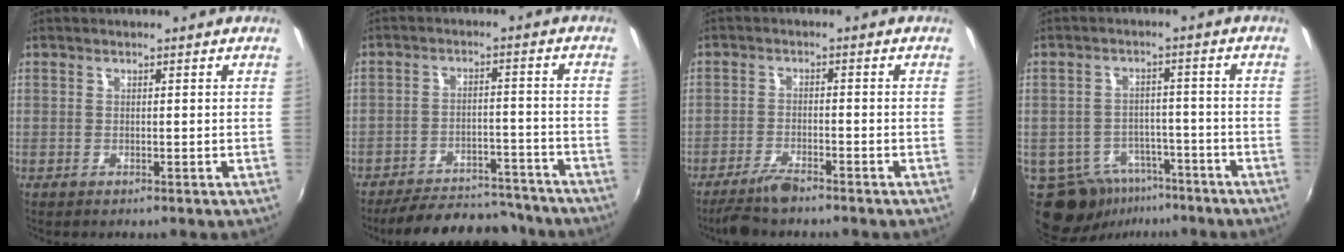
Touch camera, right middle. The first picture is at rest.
{"total": 16.8, "force": [-15.0, 5.3, 5.6], "torque": [-0.119, 0.020, -0.192]}
{"total": 5.1, "force": [-4.3, 0.9, 2.5], "torque": [-0.070, -0.009, -0.083]}
{"total": 11.1, "force": [-7.2, 7.4, 4.0], "torque": [-0.090, 0.007, -0.094]}